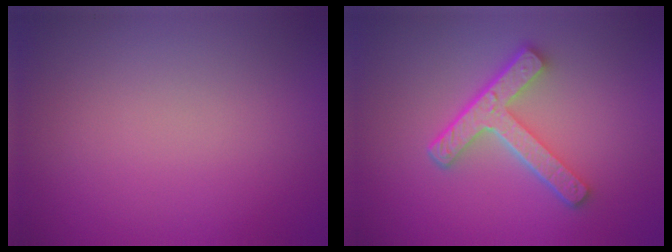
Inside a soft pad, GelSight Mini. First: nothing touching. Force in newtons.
{"total": 4.8, "press": 3.5, "slide": 3.3}